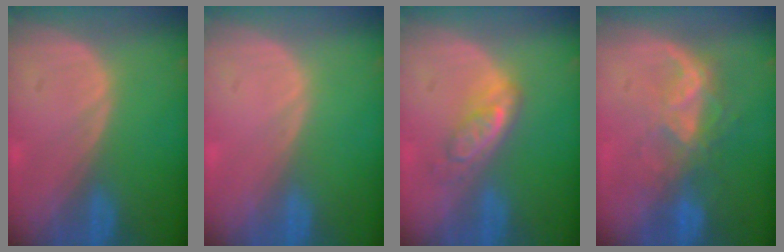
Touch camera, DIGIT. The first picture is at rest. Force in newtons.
{"total": 0.0}
{"total": 5.0, "press": 4.6, "slide": 2.0}
{"total": 6.6, "press": 5.9, "slide": 2.8}